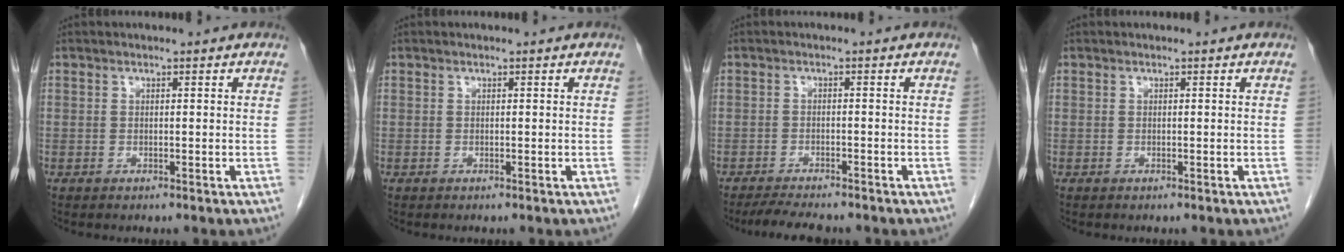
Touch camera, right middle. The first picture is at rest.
{"total": 0.0}
{"total": 5.4, "force": [-4.8, 0.8, 2.4], "torque": [-0.039, -0.013, -0.077]}
{"total": 0.0}